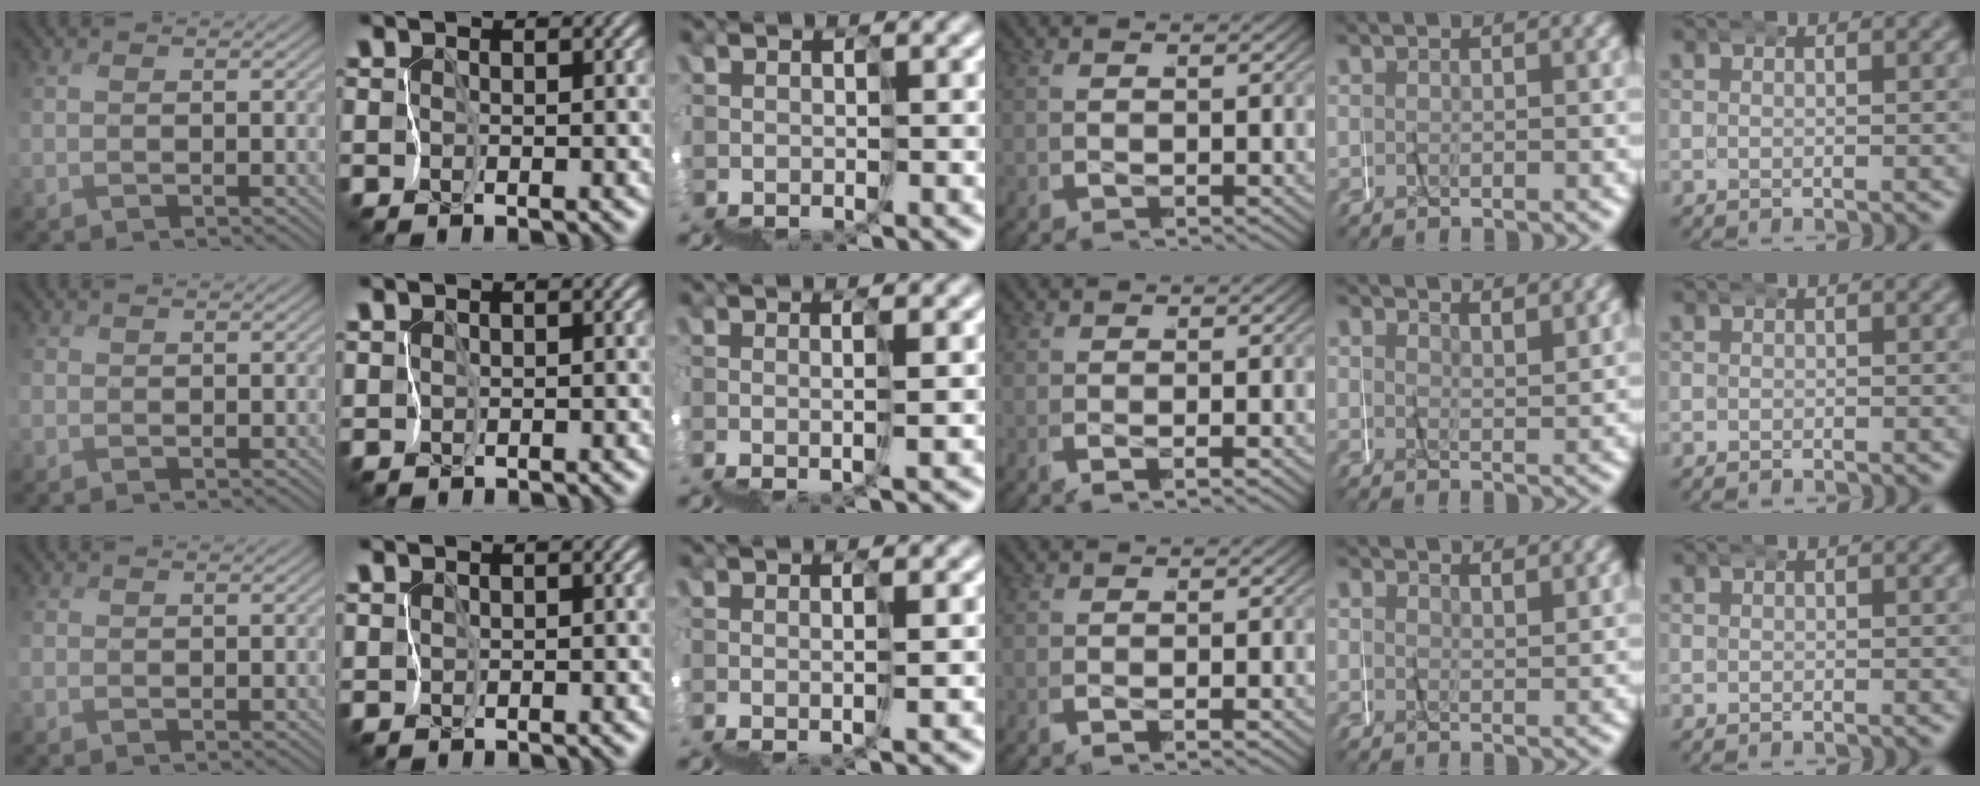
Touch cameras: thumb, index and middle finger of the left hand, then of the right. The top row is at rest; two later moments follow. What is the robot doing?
{"motion": "wrap", "object": "masking tape"}